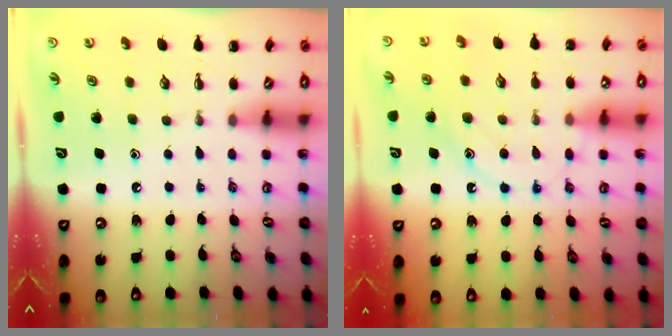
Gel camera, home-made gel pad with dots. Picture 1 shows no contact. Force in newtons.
{"total": 12.7, "press": 12.7, "slide": 0.8}